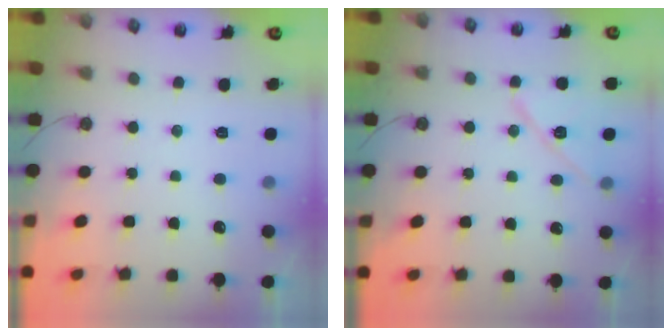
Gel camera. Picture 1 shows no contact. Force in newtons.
{"total": 12.1, "press": 12.1, "slide": 0.8}